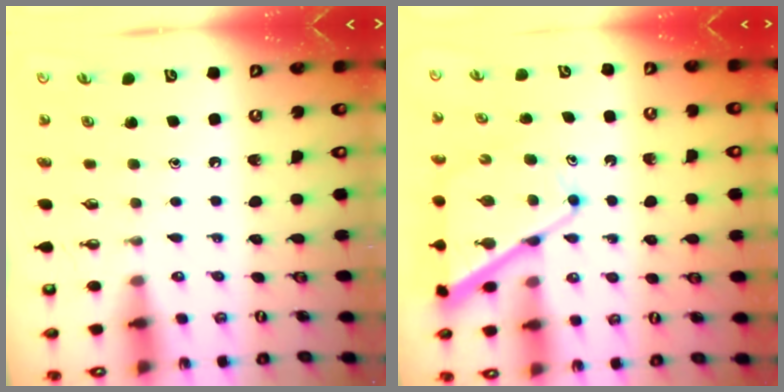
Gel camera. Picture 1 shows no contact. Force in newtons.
{"total": 11.6, "press": 11.5, "slide": 1.0}